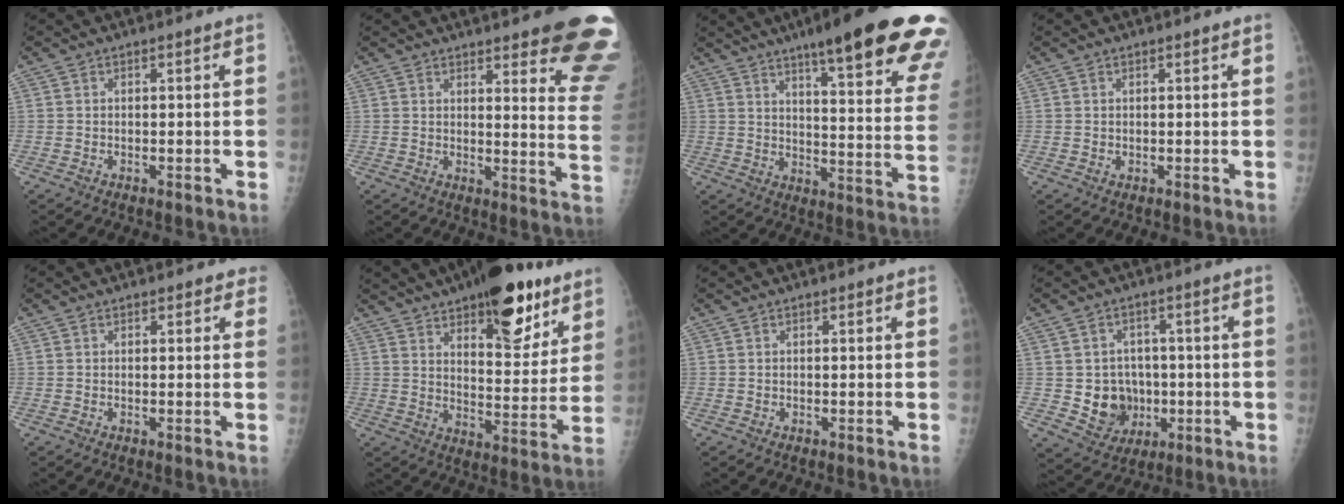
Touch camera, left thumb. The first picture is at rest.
{"total": 18.7, "force": [14.2, 3.7, 11.6], "torque": [-0.116, -0.097, 0.153]}
{"total": 27.3, "force": [18.3, 4.4, 19.8], "torque": [-0.218, -0.073, 0.237]}
{"total": 0.5, "force": [0.3, 0.4, 0.1], "torque": [0.004, -0.001, 0.003]}
{"total": 1.8, "force": [1.4, 1.1, 0.4], "torque": [0.021, -0.002, 0.007]}
{"total": 20.1, "force": [12.3, 7.9, 13.9], "torque": [-0.155, -0.057, 0.183]}
{"total": 0.0}
{"total": 9.0, "force": [-0.9, 8.0, 3.9], "torque": [-0.021, 0.004, 0.000]}